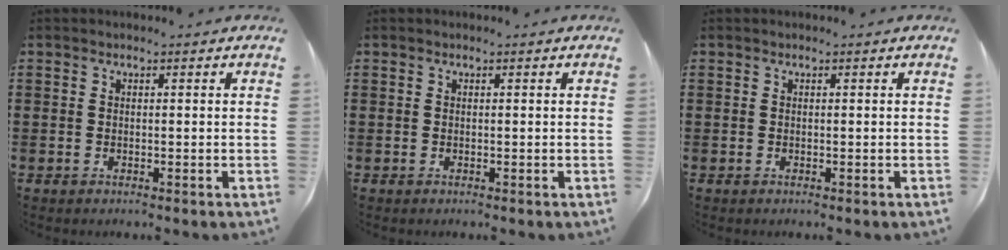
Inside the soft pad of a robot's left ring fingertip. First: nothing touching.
{"total": 0.0}
{"total": 0.0}